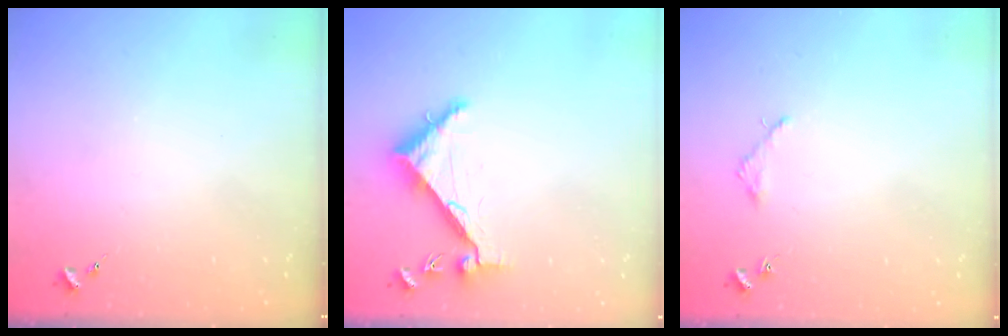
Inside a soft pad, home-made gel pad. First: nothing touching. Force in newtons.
{"total": 6.2, "press": 6.2, "slide": 0.7}
{"total": 1.6, "press": 1.6, "slide": 0.2}